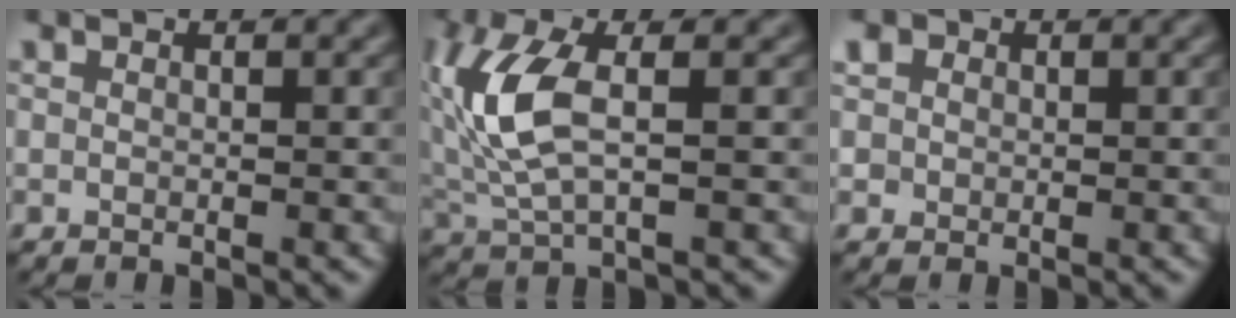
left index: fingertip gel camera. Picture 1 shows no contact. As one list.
[{"total": 6.7, "force": [0.7, 2.9, 6.0], "torque": [-0.149, 0.000, 0.016]}, {"total": 1.9, "force": [0.7, 1.7, 0.6], "torque": [-0.014, 0.008, 0.012]}]